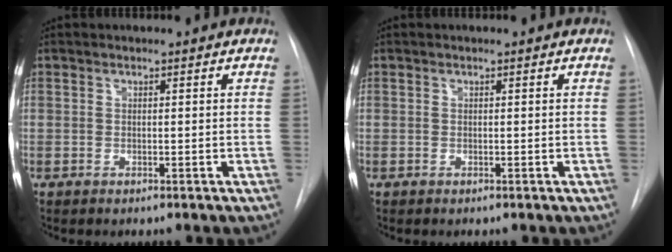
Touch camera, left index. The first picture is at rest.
{"total": 0.0}